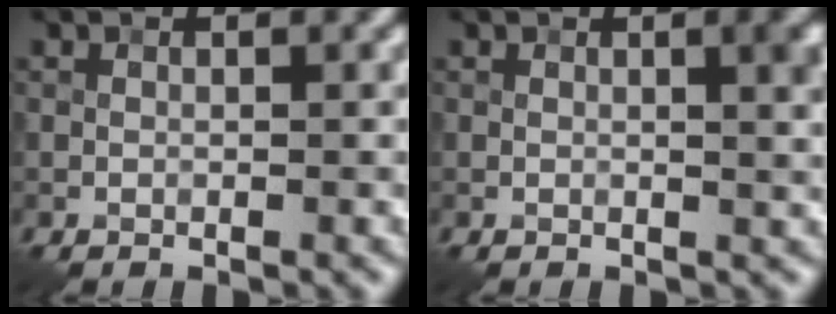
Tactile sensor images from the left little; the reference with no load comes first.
{"total": 3.0, "force": [0.7, 0.9, 2.8], "torque": [-0.028, 0.009, 0.006]}